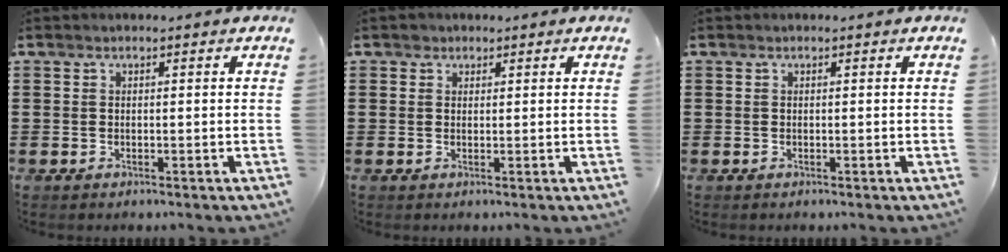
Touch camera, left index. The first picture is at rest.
{"total": 1.3, "force": [0.8, 0.9, 0.2], "torque": [-0.006, 0.004, 0.017]}
{"total": 0.0}